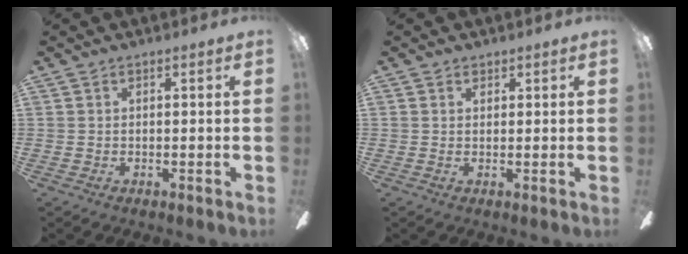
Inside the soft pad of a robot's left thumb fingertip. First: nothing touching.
{"total": 1.3, "force": [0.8, 0.9, 0.5], "torque": [-0.002, -0.001, 0.013]}